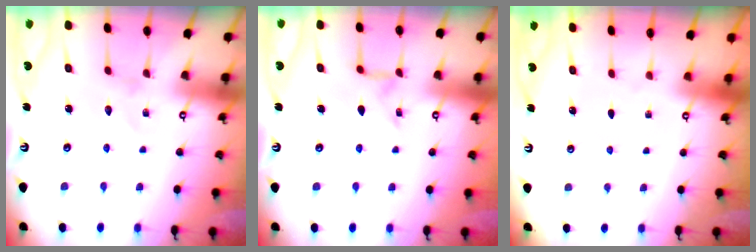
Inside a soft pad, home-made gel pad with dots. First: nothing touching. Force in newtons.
{"total": 2.8, "press": 2.8, "slide": 0.2}
{"total": 0.0}